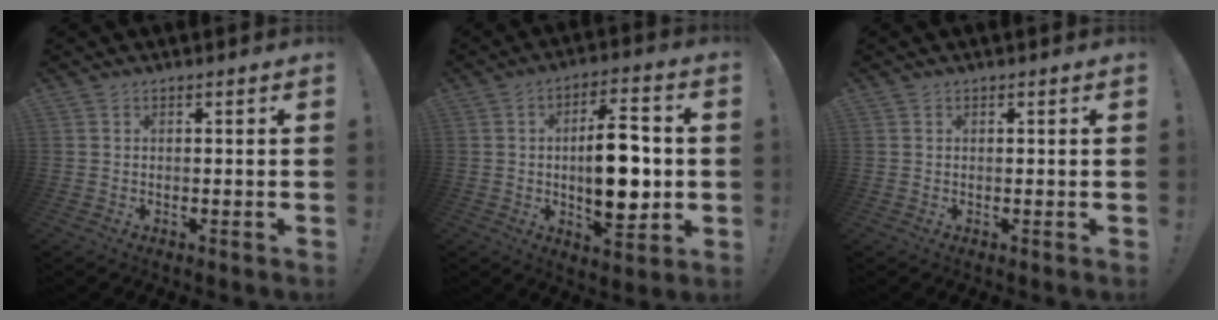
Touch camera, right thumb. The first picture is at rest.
{"total": 15.6, "force": [-0.1, 6.9, 13.9], "torque": [-0.222, 0.001, -0.011]}
{"total": 0.0}